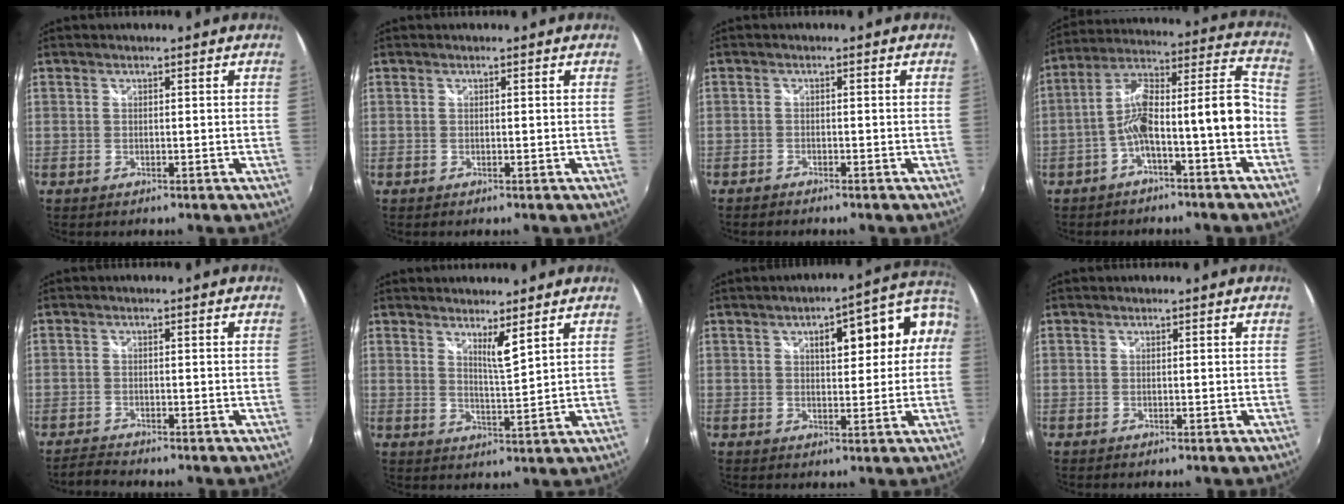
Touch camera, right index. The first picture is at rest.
{"total": 0.0}
{"total": 1.5, "force": [-1.4, 0.3, 0.2], "torque": [-0.016, -0.002, -0.028]}
{"total": 13.5, "force": [-4.4, 2.0, 12.6], "torque": [-0.200, 0.038, -0.069]}
{"total": 2.6, "force": [-2.5, -0.1, 0.5], "torque": [-0.021, -0.006, -0.047]}
{"total": 4.0, "force": [2.9, 0.0, 2.7], "torque": [-0.045, -0.007, 0.044]}
{"total": 10.9, "force": [2.0, 4.5, 9.7], "torque": [-0.125, 0.040, 0.040]}
{"total": 0.0}